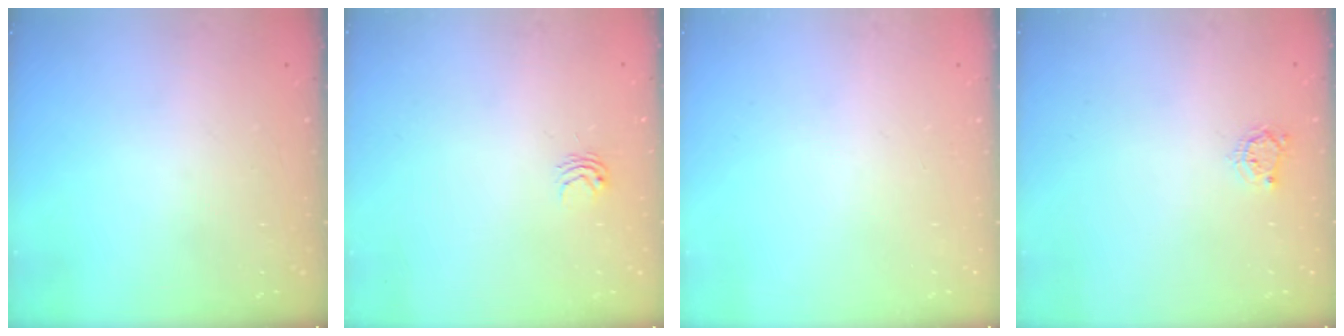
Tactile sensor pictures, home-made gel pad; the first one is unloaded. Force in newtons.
{"total": 2.9, "press": 2.9, "slide": 0.2}
{"total": 0.0}
{"total": 3.3, "press": 3.3, "slide": 0.3}